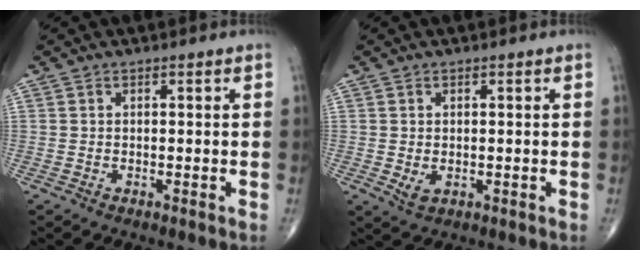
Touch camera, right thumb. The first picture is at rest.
{"total": 2.2, "force": [-0.1, 1.3, 1.7], "torque": [-0.025, -0.003, 0.006]}